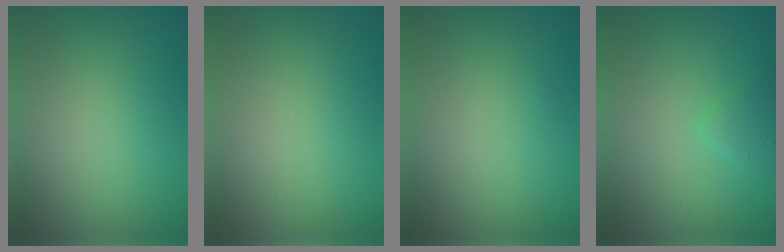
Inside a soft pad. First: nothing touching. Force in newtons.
{"total": 0.0}
{"total": 0.0}
{"total": 1.7, "press": 1.7, "slide": 0.1}